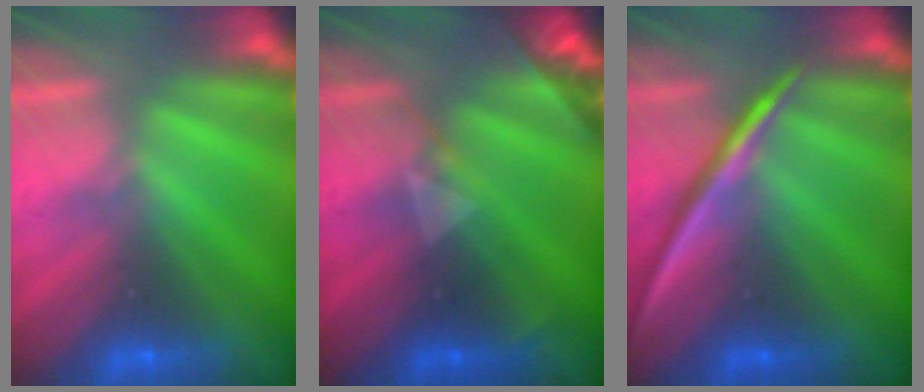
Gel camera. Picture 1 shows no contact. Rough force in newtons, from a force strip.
{"total": 2.4}
{"total": 2.2}